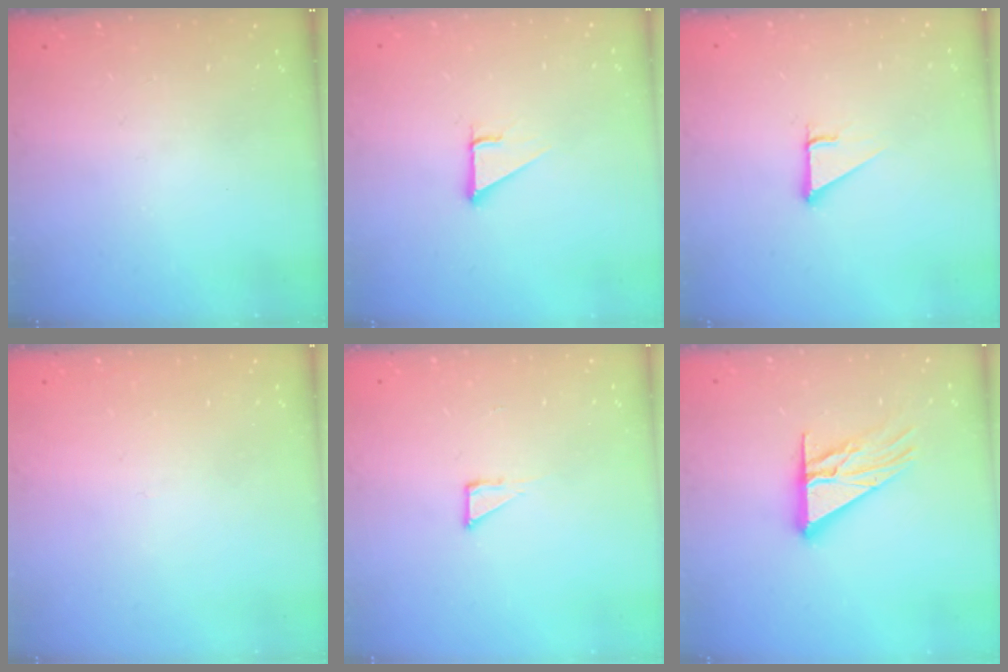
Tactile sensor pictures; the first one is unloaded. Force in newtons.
{"total": 3.0, "press": 3.0, "slide": 0.1}
{"total": 2.7, "press": 2.7, "slide": 0.0}
{"total": 2.6, "press": 2.6, "slide": 0.2}
{"total": 2.8, "press": 2.8, "slide": 0.2}
{"total": 13.6, "press": 13.5, "slide": 1.3}